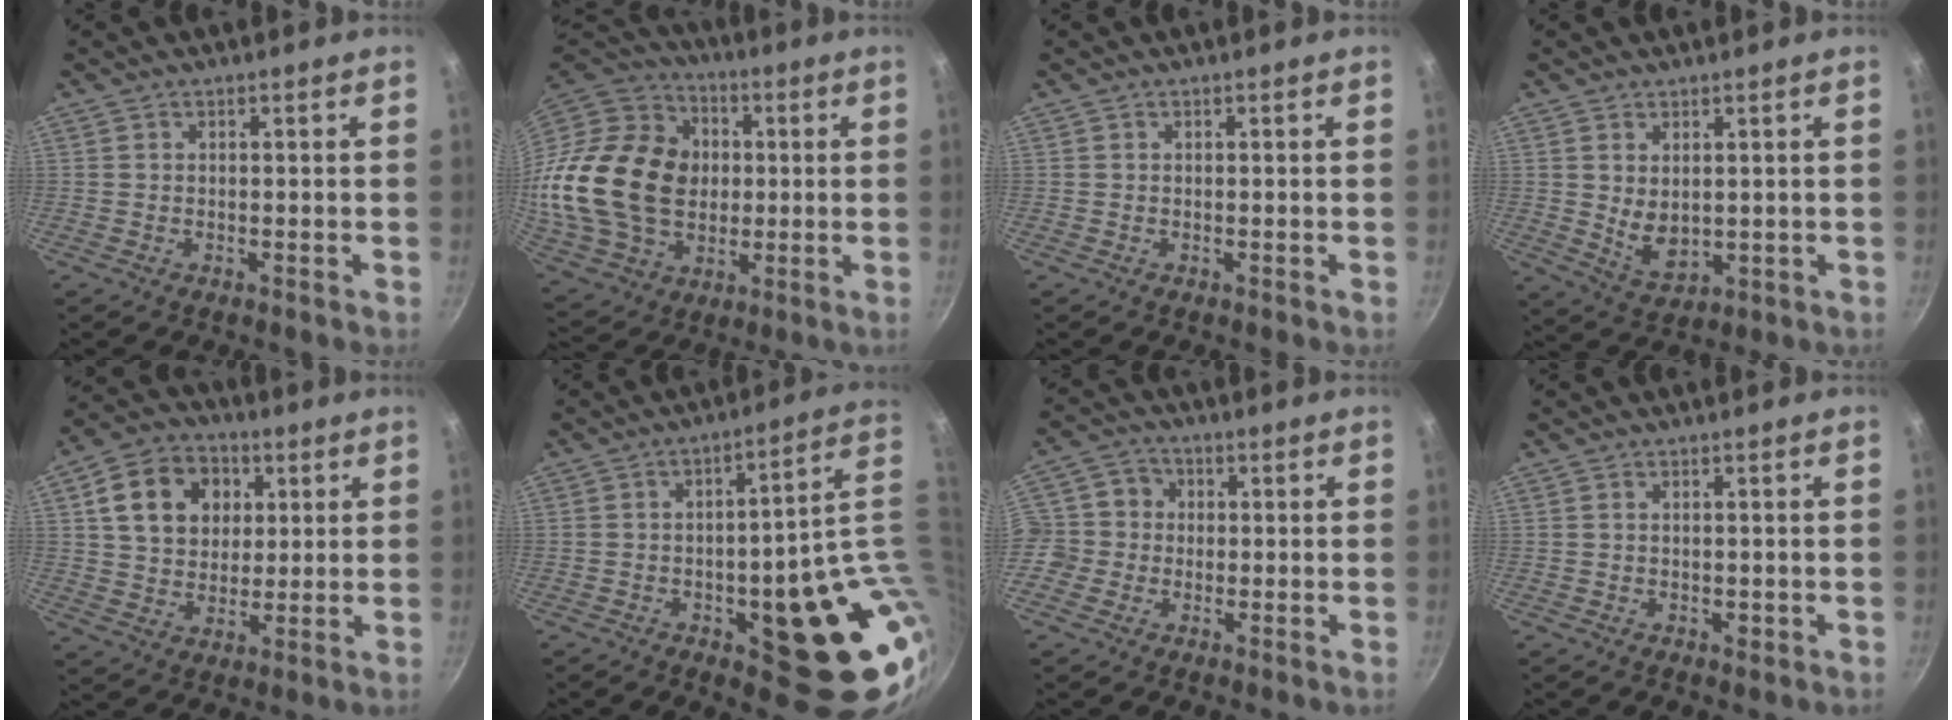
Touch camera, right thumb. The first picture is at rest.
{"total": 30.1, "force": [1.4, 22.8, 19.6], "torque": [-0.379, 0.022, 0.034]}
{"total": 0.0}
{"total": 6.0, "force": [1.1, 3.8, 4.5], "torque": [-0.070, -0.021, 0.035]}
{"total": 14.1, "force": [4.1, 11.2, 7.5], "torque": [-0.105, 0.005, 0.063]}
{"total": 22.3, "force": [-1.1, 8.2, 20.7], "torque": [-0.207, 0.001, 0.000]}
{"total": 7.1, "force": [-0.4, 6.7, 2.3], "torque": [-0.002, 0.017, -0.028]}
{"total": 1.2, "force": [-0.3, 0.7, 0.9], "torque": [-0.014, -0.001, -0.003]}